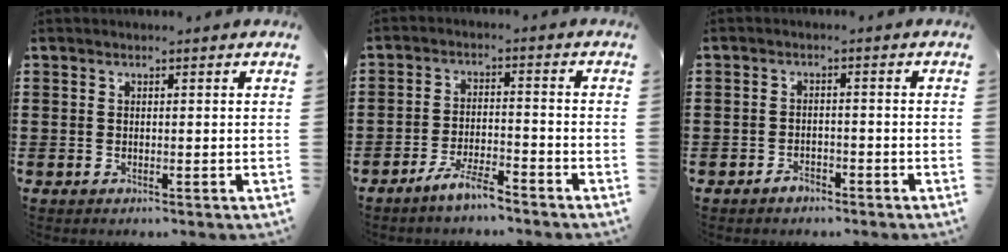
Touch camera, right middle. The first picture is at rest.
{"total": 5.0, "force": [-4.2, 0.6, 2.5], "torque": [-0.055, 0.001, -0.083]}
{"total": 2.1, "force": [-1.8, 1.0, 0.3], "torque": [-0.012, 0.002, -0.038]}